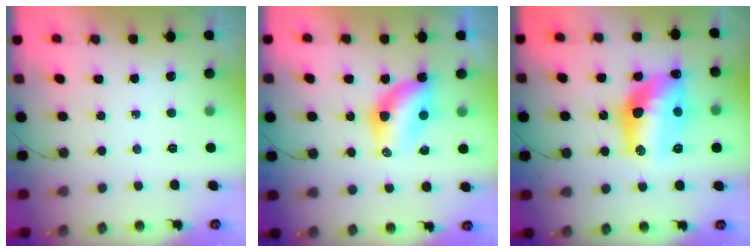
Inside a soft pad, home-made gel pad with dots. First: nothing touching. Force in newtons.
{"total": 7.0, "press": 7.0, "slide": 0.2}
{"total": 16.3, "press": 16.2, "slide": 1.5}